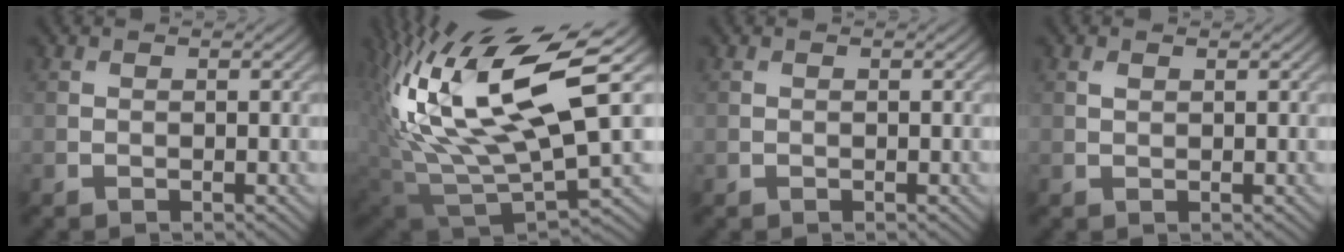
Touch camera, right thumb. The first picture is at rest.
{"total": 17.8, "force": [5.2, 6.8, 15.6], "torque": [-0.332, 0.011, 0.093]}
{"total": 0.0}
{"total": 0.7, "force": [0.4, 0.3, 0.5], "torque": [-0.015, 0.000, 0.009]}